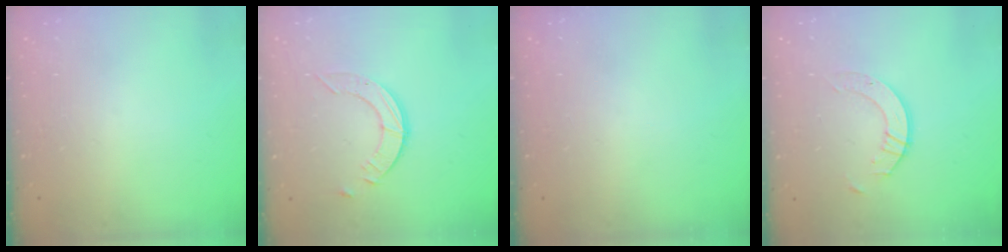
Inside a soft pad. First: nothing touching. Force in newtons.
{"total": 3.9, "press": 3.9, "slide": 0.3}
{"total": 0.0}
{"total": 4.8, "press": 4.7, "slide": 0.4}